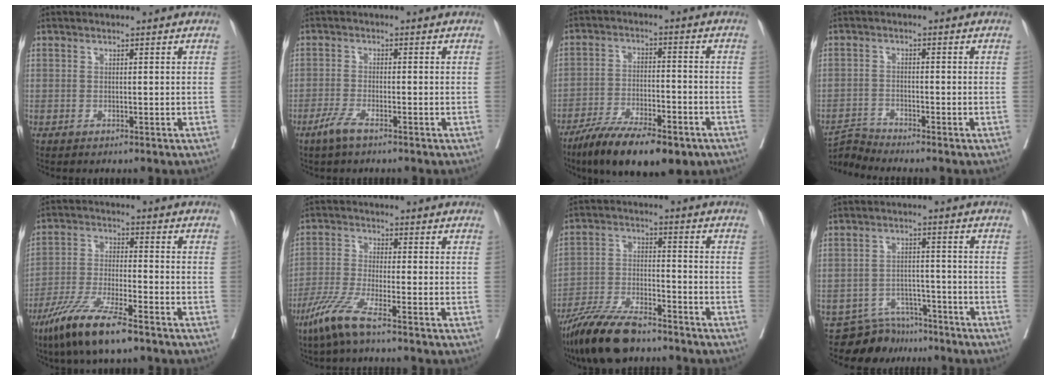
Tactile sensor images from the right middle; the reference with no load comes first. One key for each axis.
{"total": 3.0, "fx": -2.1, "fy": 0.4, "fz": 2.1, "tx": -0.049, "ty": -0.004, "tz": -0.045}
{"total": 14.6, "fx": -10.2, "fy": 4.1, "fz": 9.6, "tx": -0.154, "ty": -0.019, "tz": -0.167}
{"total": 0.0}
{"total": 11.2, "fx": -7.7, "fy": 1.3, "fz": 8.0, "tx": -0.165, "ty": -0.030, "tz": -0.144}
{"total": 6.4, "fx": -4.4, "fy": -0.1, "fz": 4.6, "tx": -0.102, "ty": -0.018, "tz": -0.096}
{"total": 11.7, "fx": -9.6, "fy": 2.4, "fz": 6.2, "tx": -0.121, "ty": -0.021, "tz": -0.177}
{"total": 6.6, "fx": -6.0, "fy": 2.7, "fz": -0.6, "tx": 0.015, "ty": 0.017, "tz": -0.096}